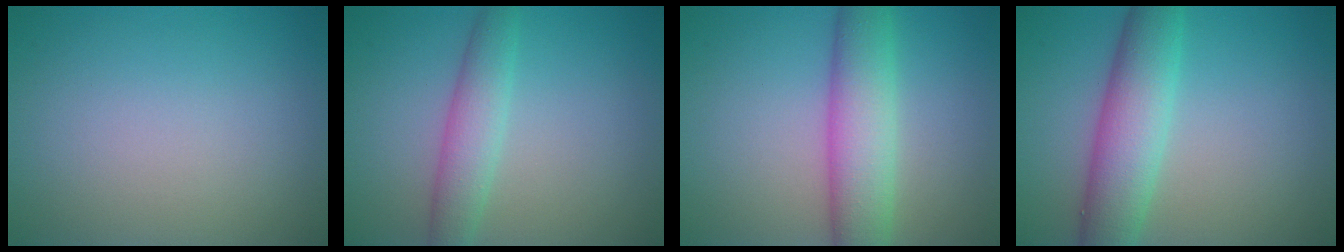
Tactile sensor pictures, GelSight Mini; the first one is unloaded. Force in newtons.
{"total": 3.3, "press": 3.3, "slide": 0.0}
{"total": 5.9, "press": 5.9, "slide": 0.1}
{"total": 6.1, "press": 6.1, "slide": 0.3}